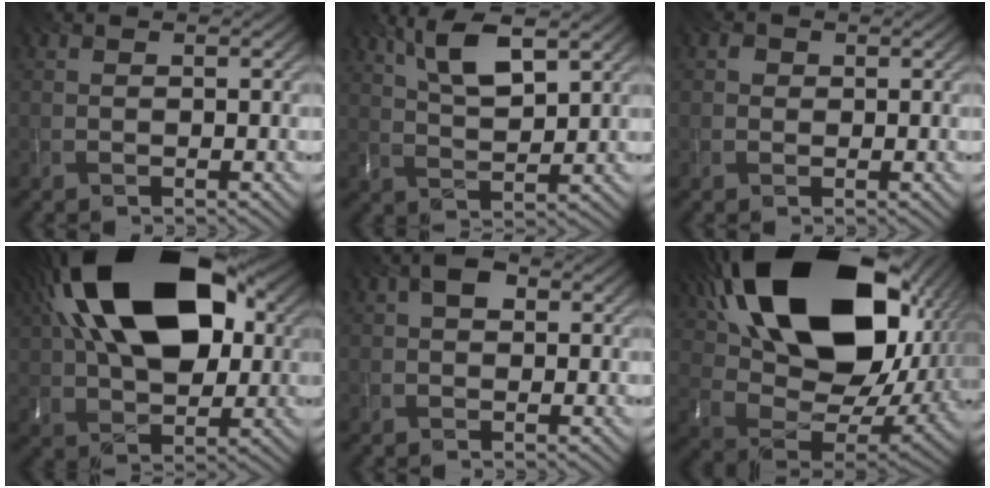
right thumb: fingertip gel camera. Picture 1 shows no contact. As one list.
[{"total": 7.1, "force": [4.3, 1.8, 5.4], "torque": [-0.124, 0.009, 0.087]}, {"total": 1.0, "force": [0.3, 0.9, 0.1], "torque": [0.004, 0.004, -0.001]}, {"total": 21.1, "force": [7.6, 11.9, 15.8], "torque": [-0.300, 0.066, 0.101]}, {"total": 1.9, "force": [0.5, 1.3, 1.4], "torque": [-0.028, 0.008, -0.002]}, {"total": 22.6, "force": [9.8, 12.8, 15.9], "torque": [-0.343, 0.019, 0.192]}]